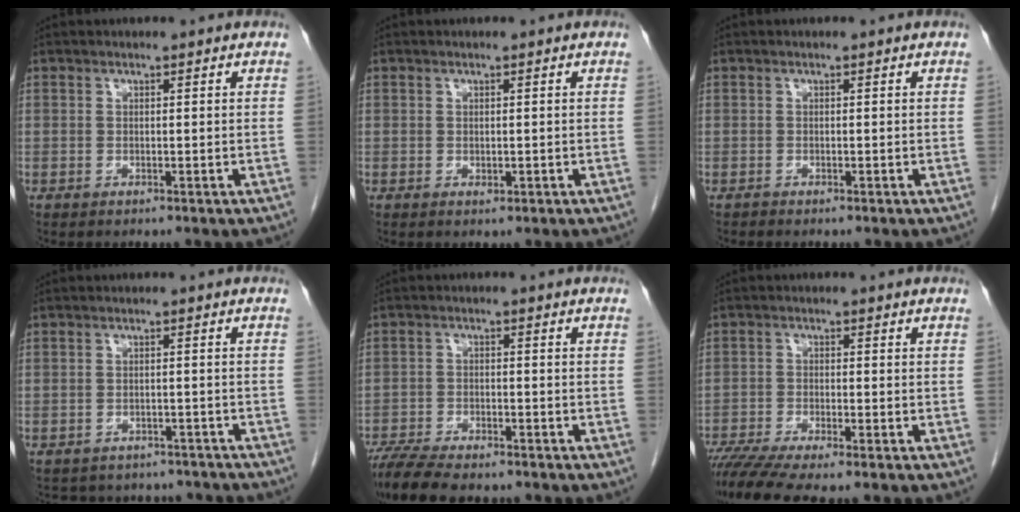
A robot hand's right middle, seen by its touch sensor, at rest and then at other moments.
{"total": 0.6, "force": [-0.2, 0.4, 0.5], "torque": [-0.007, -0.001, 0.000]}
{"total": 0.0}
{"total": 12.0, "force": [-10.9, 4.4, 2.3], "torque": [-0.038, 0.018, -0.118]}
{"total": 10.6, "force": [-9.0, 2.5, 5.1], "torque": [-0.088, -0.015, -0.145]}
{"total": 8.4, "force": [-7.0, 0.1, 4.5], "torque": [-0.074, -0.017, -0.117]}